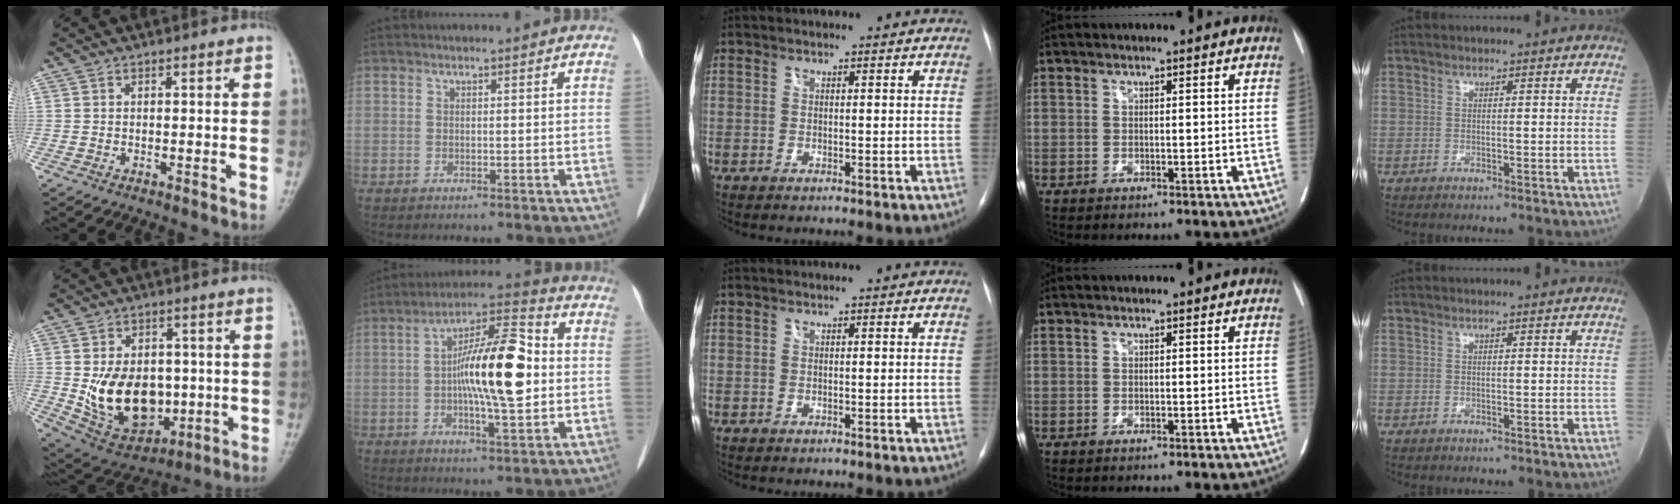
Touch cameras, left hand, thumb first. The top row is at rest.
{"thumb": {"total": 16.7, "force": [-1.3, 11.8, 11.7], "torque": [-0.149, -0.006, 0.009]}, "index": {"total": 14.7, "force": [0.0, 3.5, 14.3], "torque": [-0.247, 0.022, -0.007]}}